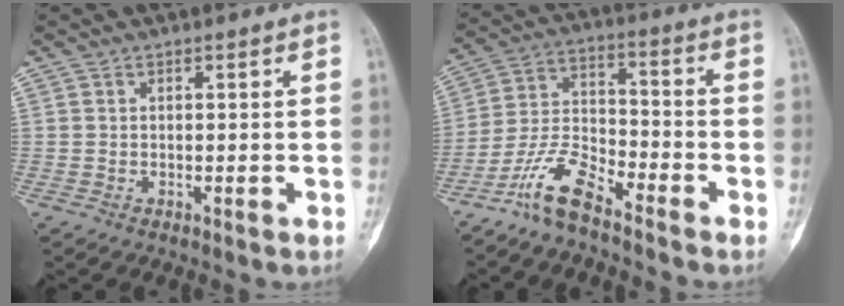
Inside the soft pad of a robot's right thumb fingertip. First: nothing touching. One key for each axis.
{"total": 9.5, "fx": -7.4, "fy": 2.8, "fz": 5.1, "tx": -0.108, "ty": 0.060, "tz": -0.154}